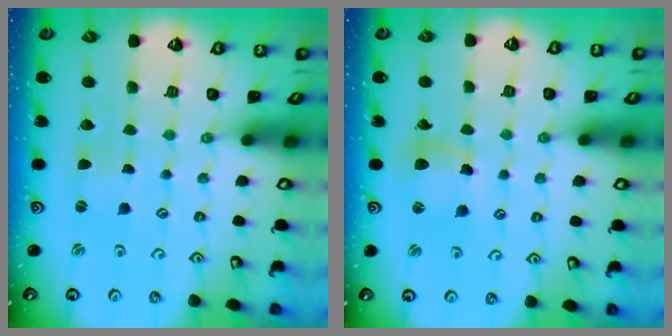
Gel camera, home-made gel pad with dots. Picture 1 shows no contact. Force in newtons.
{"total": 8.6, "press": 8.5, "slide": 1.3}